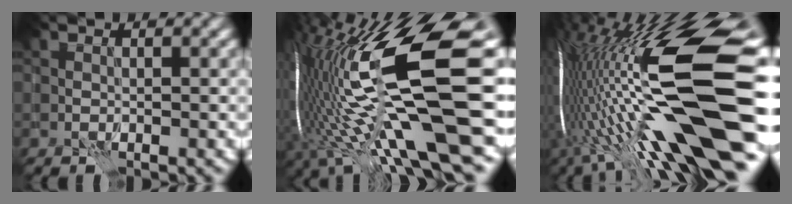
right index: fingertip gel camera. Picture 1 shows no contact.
{"total": 19.7, "force": [0.5, 5.1, 19.0], "torque": [-0.365, 0.000, 0.015]}
{"total": 19.9, "force": [-0.2, 4.6, 19.3], "torque": [-0.342, -0.020, -0.006]}